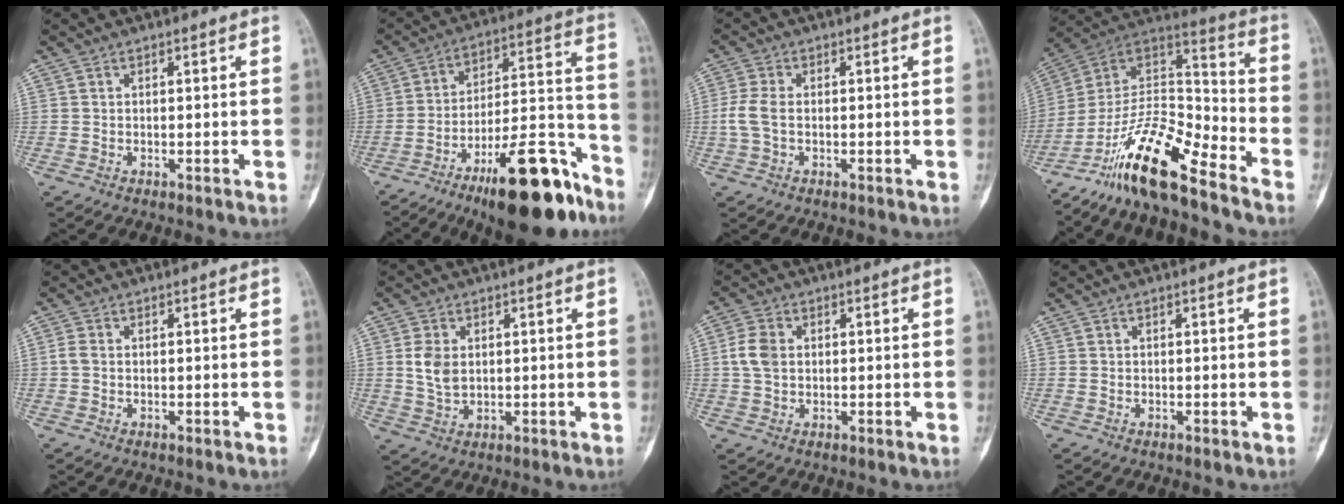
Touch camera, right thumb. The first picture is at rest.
{"total": 21.7, "force": [-14.1, 6.5, 15.2], "torque": [-0.190, 0.097, -0.224]}
{"total": 4.2, "force": [-0.4, 2.5, 3.4], "torque": [-0.091, 0.006, -0.012]}
{"total": 18.0, "force": [-13.4, 4.0, 11.3], "torque": [-0.194, 0.096, -0.248]}
{"total": 1.6, "force": [-0.1, 1.1, 1.1], "torque": [-0.026, 0.000, -0.005]}
{"total": 5.3, "force": [0.9, 3.5, 3.8], "torque": [-0.070, -0.003, 0.023]}
{"total": 5.0, "force": [0.6, 3.6, 3.4], "torque": [-0.072, 0.007, 0.008]}
{"total": 0.0}